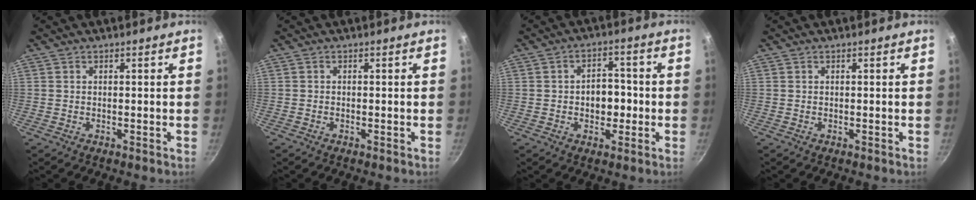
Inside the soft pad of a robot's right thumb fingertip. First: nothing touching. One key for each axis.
{"total": 0.0}
{"total": 6.5, "fx": -0.7, "fy": 4.6, "fz": 4.5, "tx": -0.032, "ty": 0.013, "tz": -0.013}
{"total": 0.0}